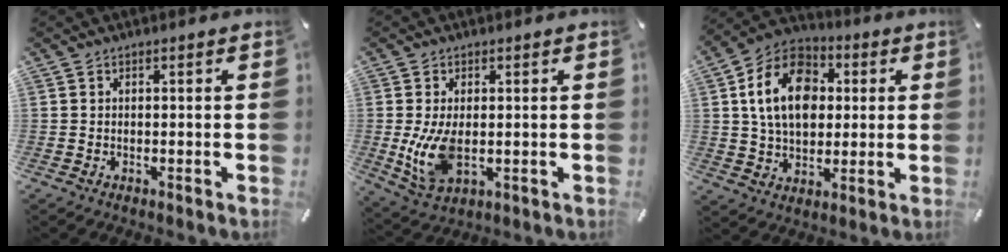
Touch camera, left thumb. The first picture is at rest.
{"total": 8.9, "force": [-0.4, 5.1, 7.3], "torque": [-0.163, -0.010, -0.007]}
{"total": 15.8, "force": [2.6, 11.8, 10.1], "torque": [-0.189, 0.013, 0.042]}